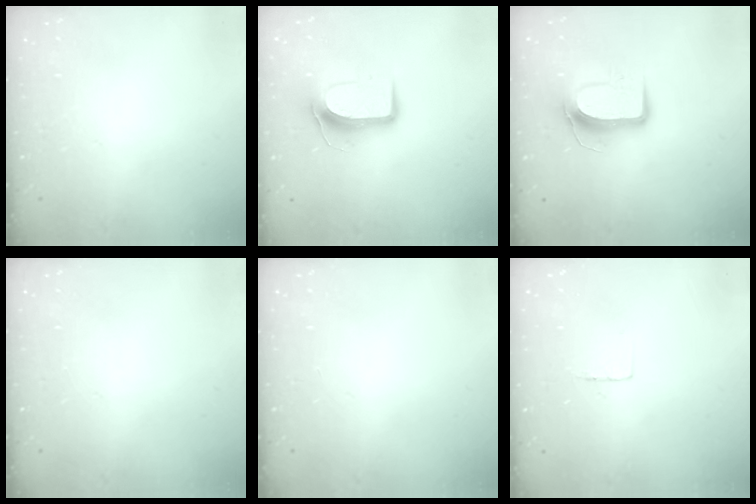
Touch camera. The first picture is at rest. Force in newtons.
{"total": 8.8, "press": 8.8, "slide": 0.5}
{"total": 10.0, "press": 10.0, "slide": 1.0}
{"total": 0.0}
{"total": 0.0}
{"total": 3.0, "press": 3.0, "slide": 0.1}